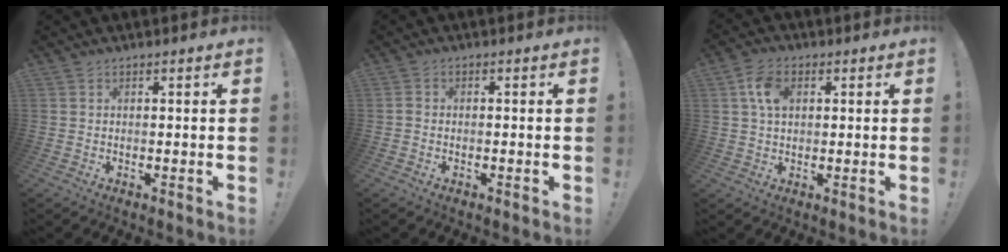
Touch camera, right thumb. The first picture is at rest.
{"total": 0.8, "force": [-0.6, 0.3, 0.5], "torque": [-0.008, 0.001, -0.010]}
{"total": 7.3, "force": [2.0, 5.1, 4.9], "torque": [-0.090, 0.008, 0.038]}